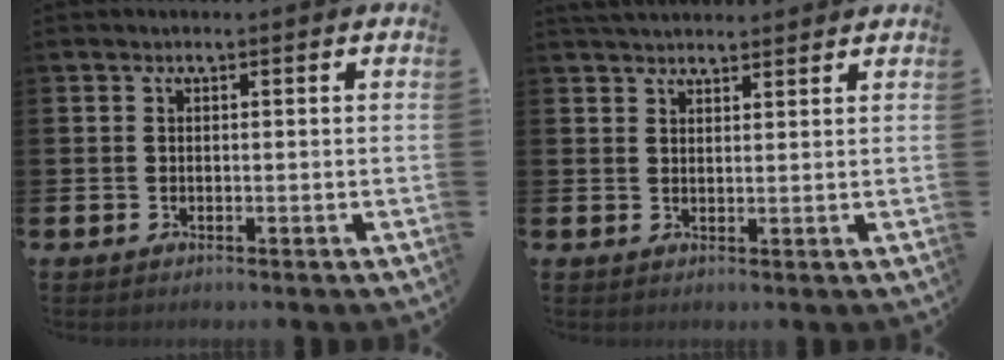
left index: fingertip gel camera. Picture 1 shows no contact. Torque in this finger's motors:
{"motor_torque": [0.10, -0.69, 0.57, 0.10]}